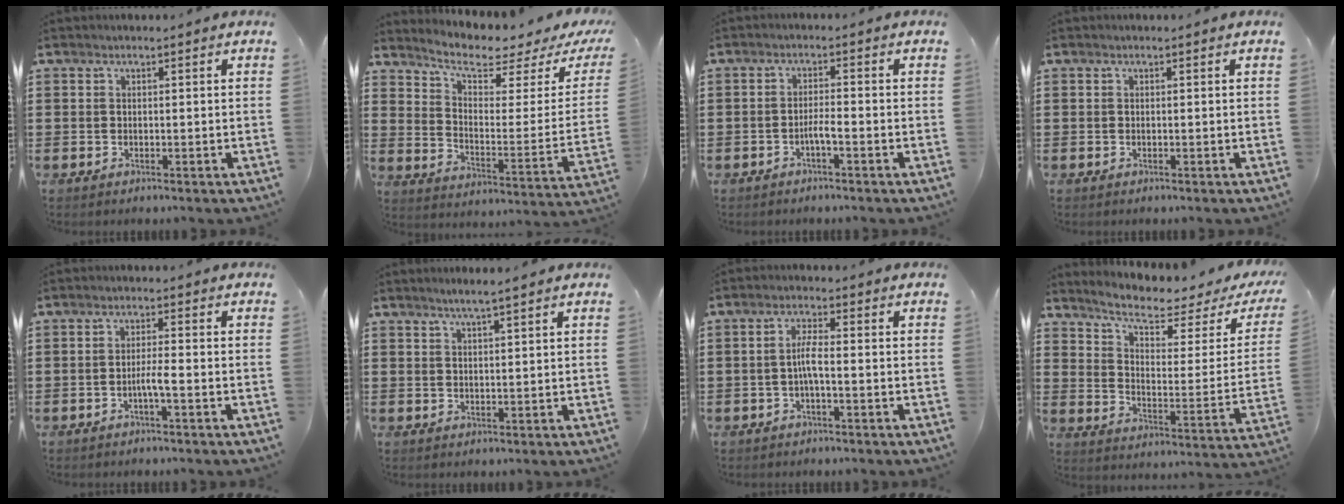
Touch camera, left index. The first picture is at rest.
{"total": 5.2, "force": [4.1, 1.1, 3.0], "torque": [-0.074, -0.034, 0.062]}
{"total": 2.0, "force": [-1.1, 0.2, 1.7], "torque": [-0.032, 0.003, -0.021]}
{"total": 0.0}
{"total": 2.5, "force": [-1.1, 0.1, 2.3], "torque": [-0.049, -0.001, -0.024]}
{"total": 2.3, "force": [1.9, -0.2, 1.3], "torque": [-0.028, 0.000, 0.034]}
{"total": 3.4, "force": [-0.7, 0.5, 3.3], "torque": [-0.069, -0.001, -0.017]}
{"total": 5.9, "force": [4.4, 1.2, 3.8], "torque": [-0.088, -0.029, 0.067]}